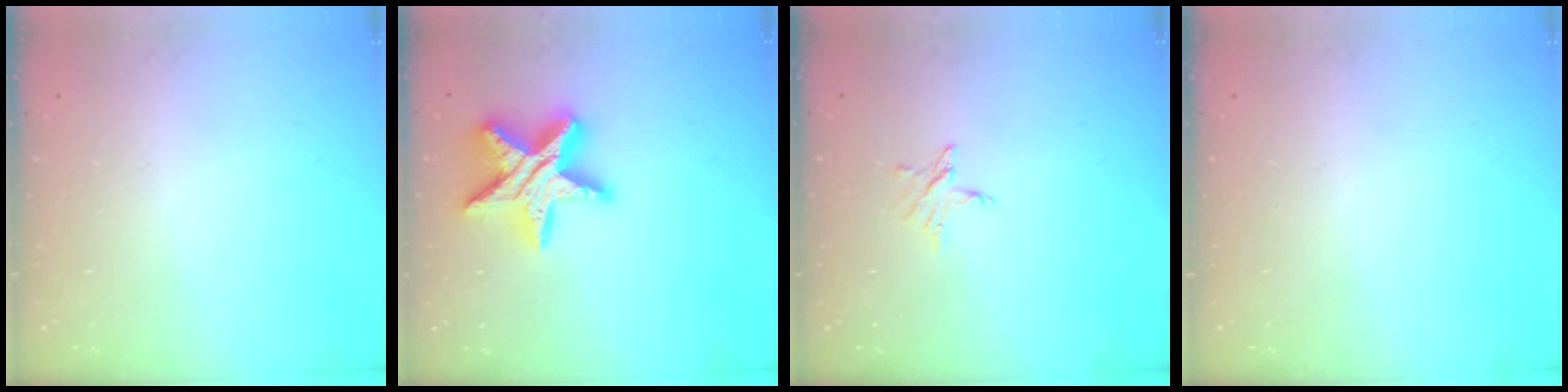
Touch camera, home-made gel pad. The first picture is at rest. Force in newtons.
{"total": 17.6, "press": 17.5, "slide": 1.8}
{"total": 3.6, "press": 3.6, "slide": 0.2}
{"total": 0.0}